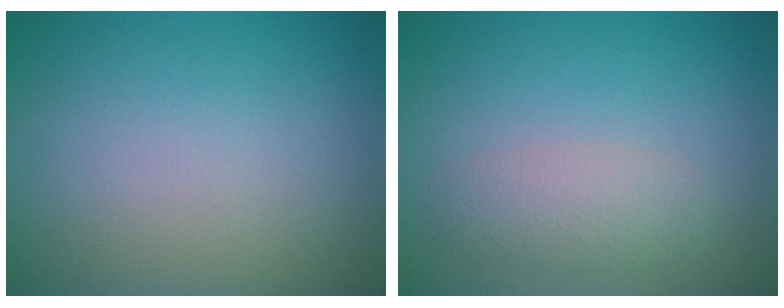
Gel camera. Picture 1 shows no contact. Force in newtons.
{"total": 2.4, "press": 2.4, "slide": 0.0}